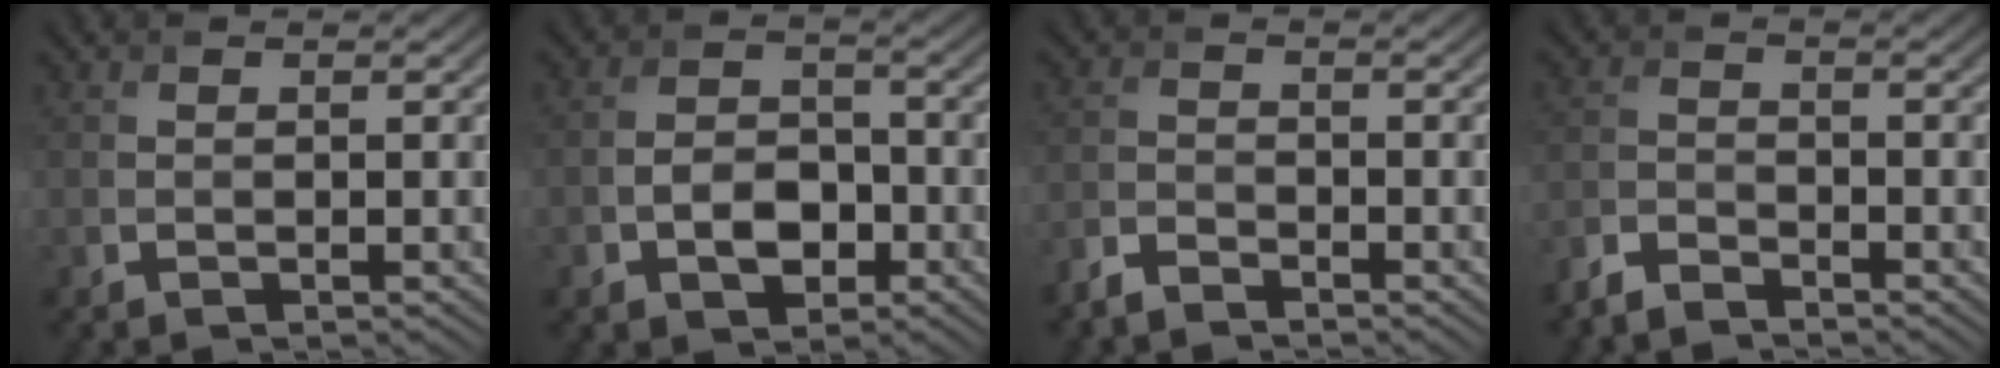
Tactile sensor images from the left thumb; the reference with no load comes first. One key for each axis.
{"total": 5.1, "fx": -2.0, "fy": 3.5, "fz": 3.2, "tx": -0.055, "ty": 0.000, "tz": -0.043}
{"total": 2.9, "fx": -2.6, "fy": 0.8, "fz": 1.0, "tx": -0.024, "ty": -0.005, "tz": -0.061}
{"total": 3.6, "fx": -3.3, "fy": 1.0, "fz": 1.1, "tx": -0.025, "ty": -0.005, "tz": -0.077}